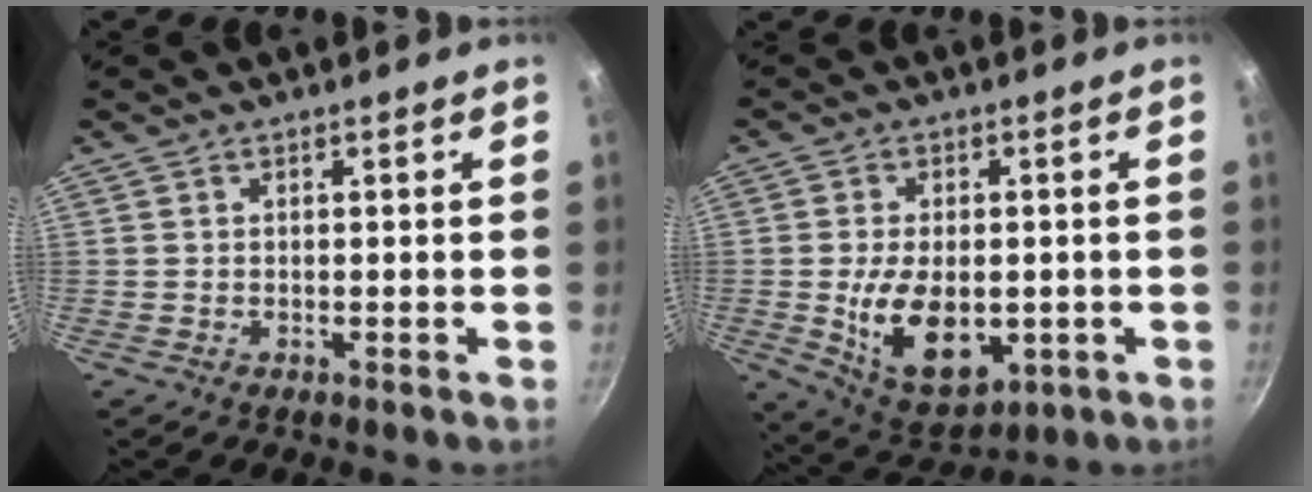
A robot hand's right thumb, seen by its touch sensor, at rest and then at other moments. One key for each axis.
{"total": 13.8, "fx": -2.0, "fy": 8.3, "fz": 10.7, "tx": -0.161, "ty": -0.007, "tz": -0.015}